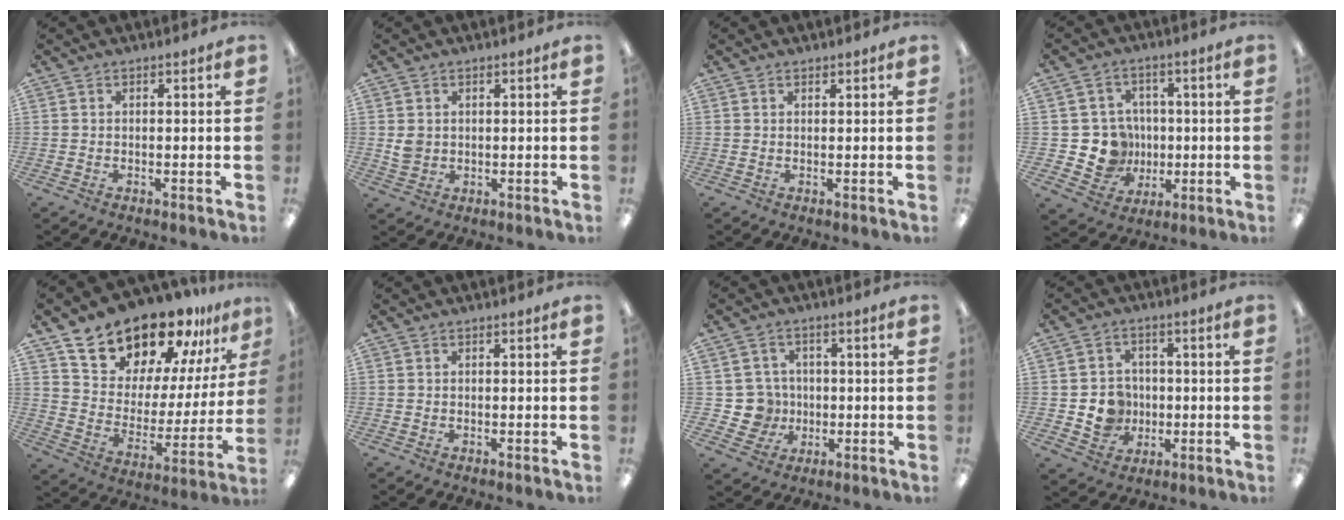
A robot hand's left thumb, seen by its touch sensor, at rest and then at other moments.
{"total": 3.0, "force": [0.9, 2.6, 1.2], "torque": [-0.017, 0.001, 0.016]}
{"total": 0.7, "force": [0.6, 0.3, 0.2], "torque": [-0.005, 0.000, 0.011]}
{"total": 10.2, "force": [-0.4, 9.8, 2.9], "torque": [-0.066, 0.011, 0.008]}
{"total": 19.3, "force": [16.8, 8.0, 5.0], "torque": [-0.100, -0.133, 0.302]}
{"total": 0.0}
{"total": 7.8, "force": [-0.4, 7.6, 1.6], "torque": [-0.047, 0.010, 0.001]}
{"total": 7.5, "force": [-0.9, 7.1, 2.3], "torque": [-0.051, 0.010, -0.009]}